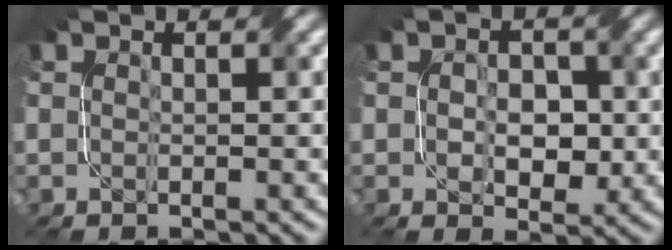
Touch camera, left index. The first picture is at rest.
{"total": 3.8, "force": [-0.4, 2.6, 2.8], "torque": [-0.038, 0.001, -0.007]}